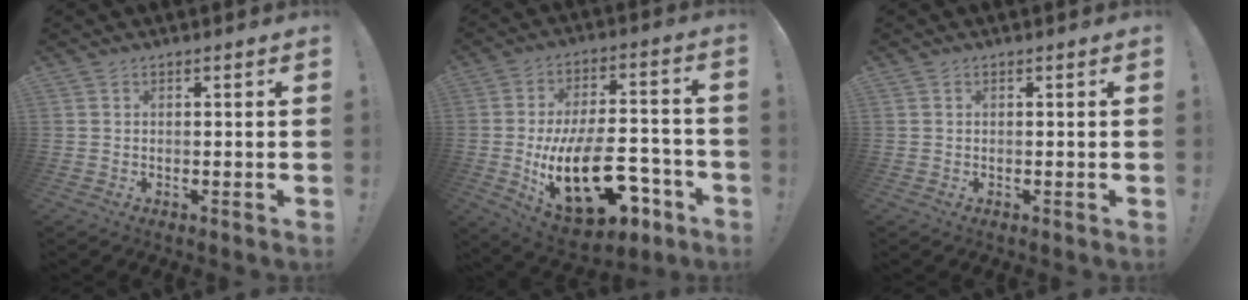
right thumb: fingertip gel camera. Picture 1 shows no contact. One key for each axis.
{"total": 23.9, "fx": -7.5, "fy": 12.2, "fz": 19.1, "tx": -0.330, "ty": 0.045, "tz": -0.108}
{"total": 0.0}